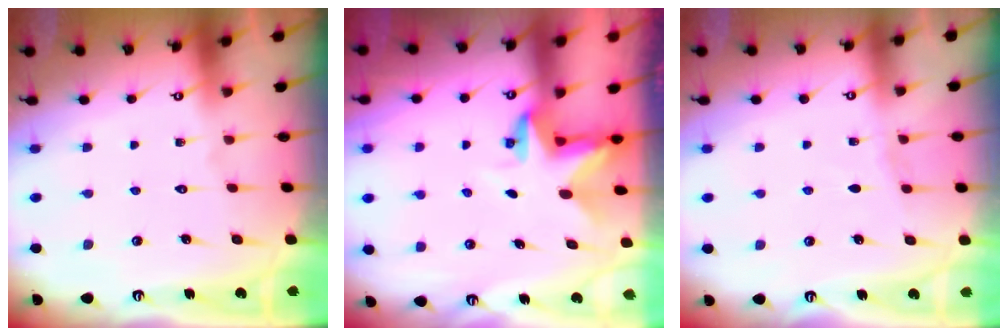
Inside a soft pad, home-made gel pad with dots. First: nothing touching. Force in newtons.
{"total": 2.9, "press": 2.9, "slide": 0.2}
{"total": 1.9, "press": 1.9, "slide": 0.3}